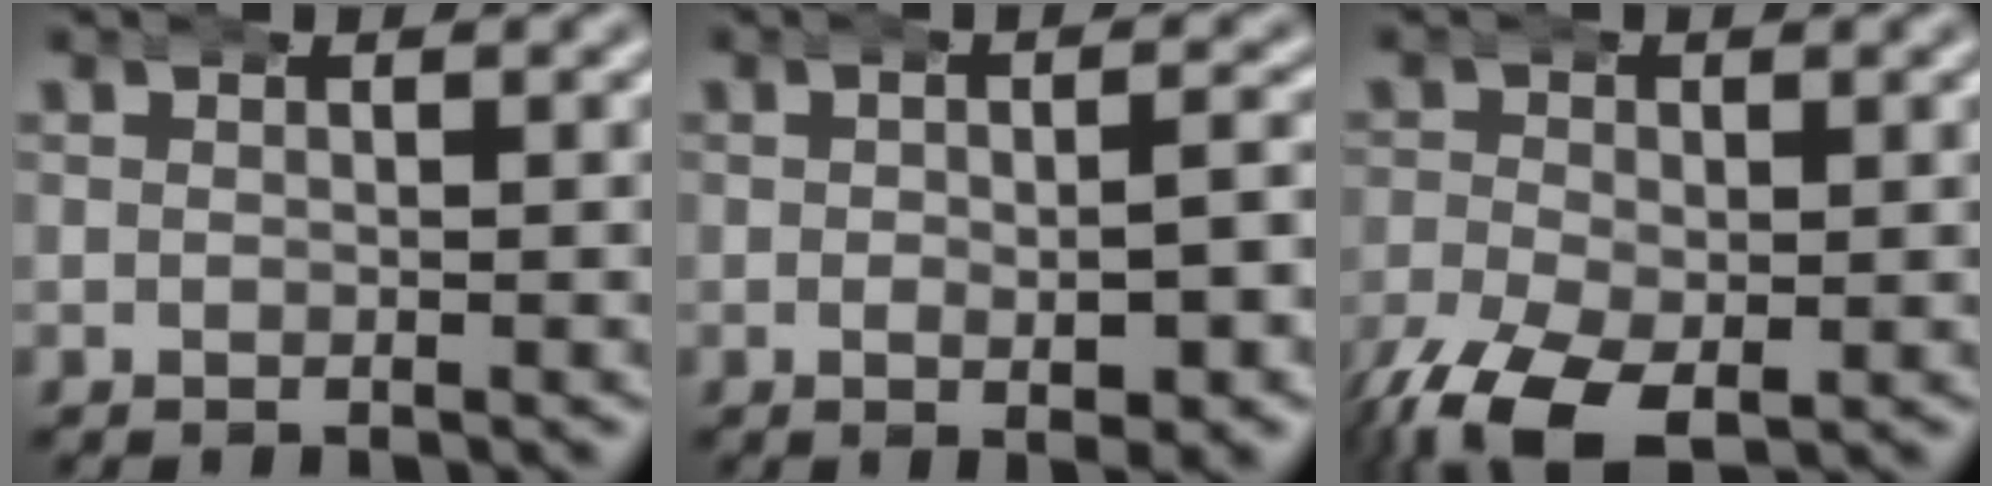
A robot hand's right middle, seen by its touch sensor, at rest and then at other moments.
{"total": 3.3, "force": [-0.3, 0.7, 3.2], "torque": [-0.043, 0.004, -0.007]}
{"total": 7.0, "force": [-4.0, 3.9, 4.2], "torque": [-0.096, -0.038, -0.049]}